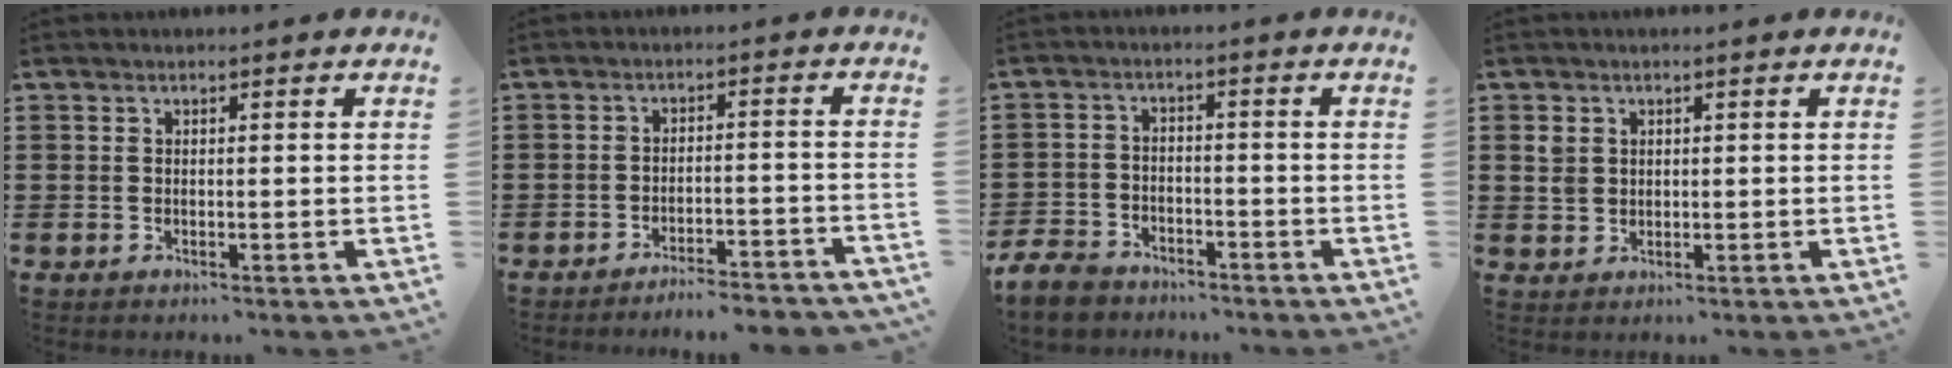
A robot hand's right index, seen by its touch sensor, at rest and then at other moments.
{"total": 3.8, "force": [-3.7, -0.2, 0.7], "torque": [-0.015, -0.003, -0.077]}
{"total": 5.2, "force": [-4.9, 1.4, 1.1], "torque": [-0.044, 0.000, -0.103]}
{"total": 2.1, "force": [0.8, 1.8, 0.8], "torque": [-0.021, 0.009, 0.016]}